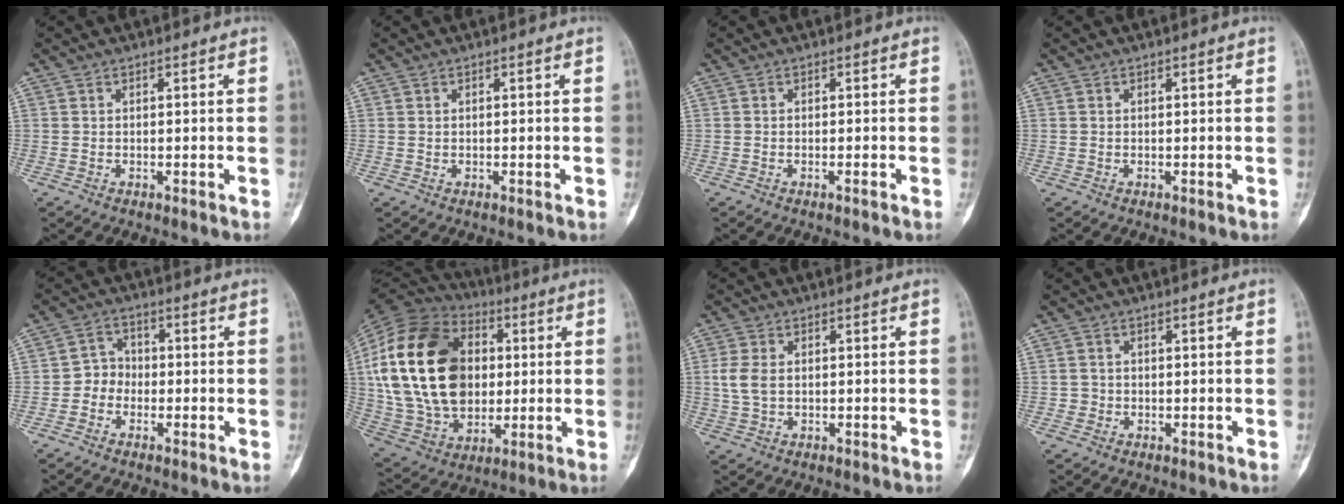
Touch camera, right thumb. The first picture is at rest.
{"total": 0.0}
{"total": 0.6, "force": [-0.3, 0.0, 0.5], "torque": [-0.011, 0.000, -0.003]}
{"total": 0.0}
{"total": 4.1, "force": [-1.5, 3.6, 1.3], "torque": [0.006, 0.017, -0.041]}
{"total": 27.8, "force": [3.4, 19.4, 19.7], "torque": [-0.385, 0.007, 0.070]}
{"total": 4.1, "force": [0.2, 2.7, 3.1], "torque": [-0.071, 0.003, 0.003]}
{"total": 1.2, "force": [-0.4, 1.2, 0.1], "torque": [0.007, 0.007, -0.009]}